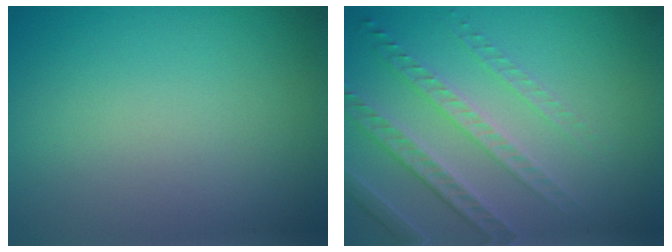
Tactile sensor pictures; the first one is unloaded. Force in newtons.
{"total": 4.6, "press": 3.4, "slide": 3.2}